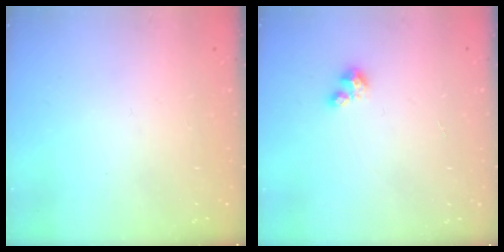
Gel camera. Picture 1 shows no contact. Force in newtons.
{"total": 3.5, "press": 3.4, "slide": 0.3}